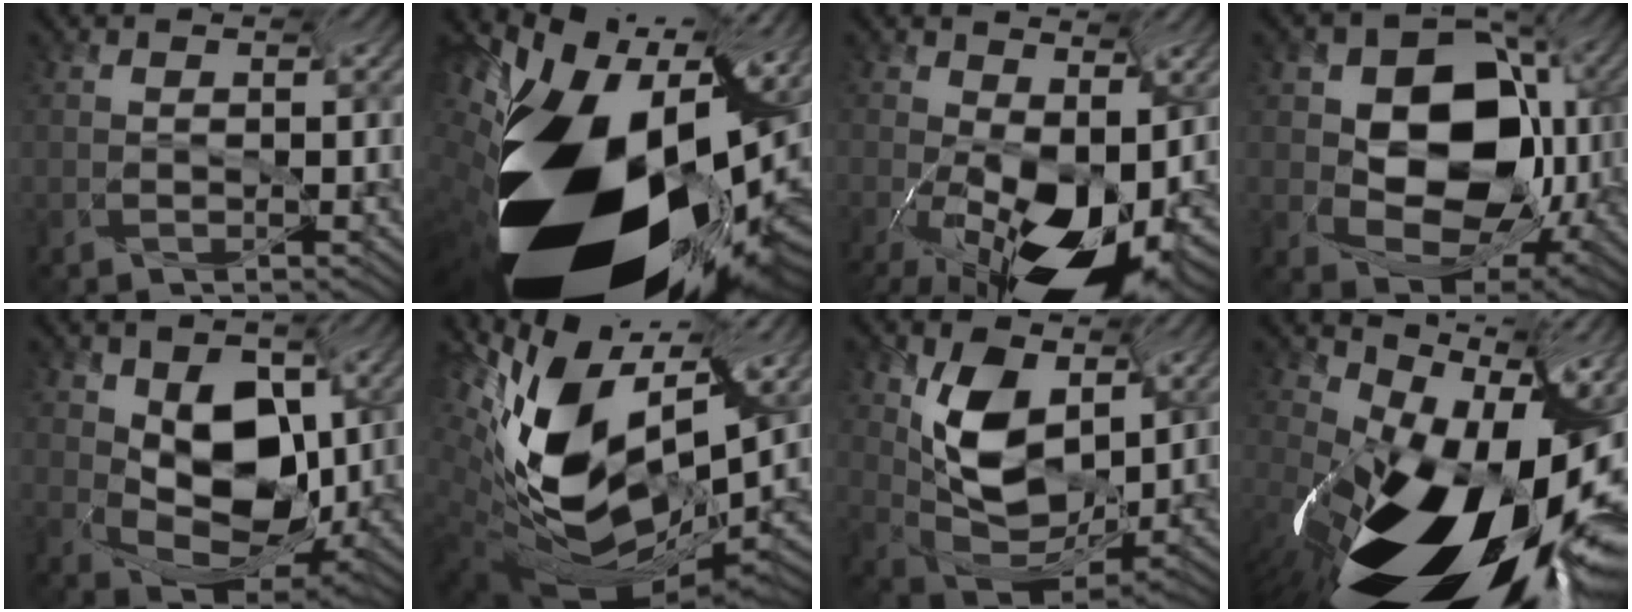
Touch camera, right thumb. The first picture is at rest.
{"total": 19.0, "force": [-9.5, 9.1, 13.6], "torque": [-0.228, -0.044, -0.148]}
{"total": 13.1, "force": [-6.0, 6.7, 9.5], "torque": [-0.163, -0.001, -0.083]}
{"total": 12.7, "force": [-3.4, 9.5, 7.7], "torque": [-0.133, -0.015, -0.037]}
{"total": 10.8, "force": [-2.6, 7.0, 7.8], "torque": [-0.136, -0.004, -0.022]}
{"total": 15.2, "force": [-1.2, 9.4, 11.9], "torque": [-0.254, -0.023, 0.012]}
{"total": 9.6, "force": [-0.5, 6.9, 6.7], "torque": [-0.137, 0.002, 0.015]}
{"total": 17.8, "force": [-9.8, 7.5, 12.9], "torque": [-0.207, -0.050, -0.143]}